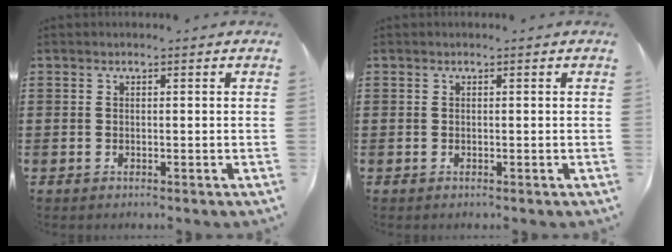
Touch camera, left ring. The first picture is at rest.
{"total": 0.0}